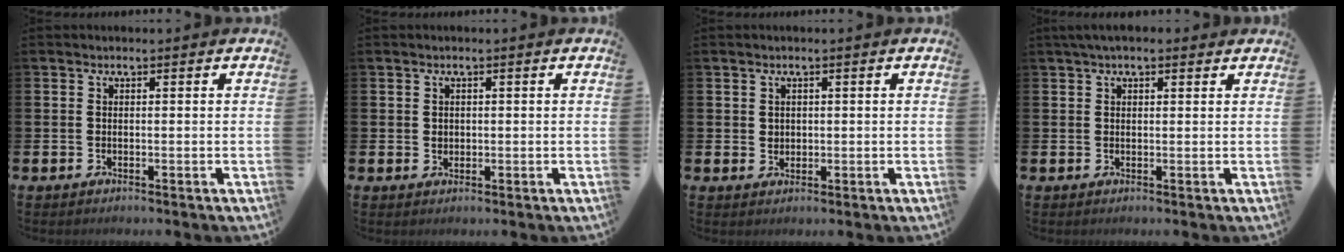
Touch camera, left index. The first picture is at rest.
{"total": 1.1, "force": [0.5, 0.9, 0.3], "torque": [0.005, 0.002, 0.006]}
{"total": 1.5, "force": [1.0, 1.1, 0.3], "torque": [0.005, 0.001, 0.015]}
{"total": 2.2, "force": [1.5, 0.8, 1.3], "torque": [-0.024, 0.008, 0.026]}